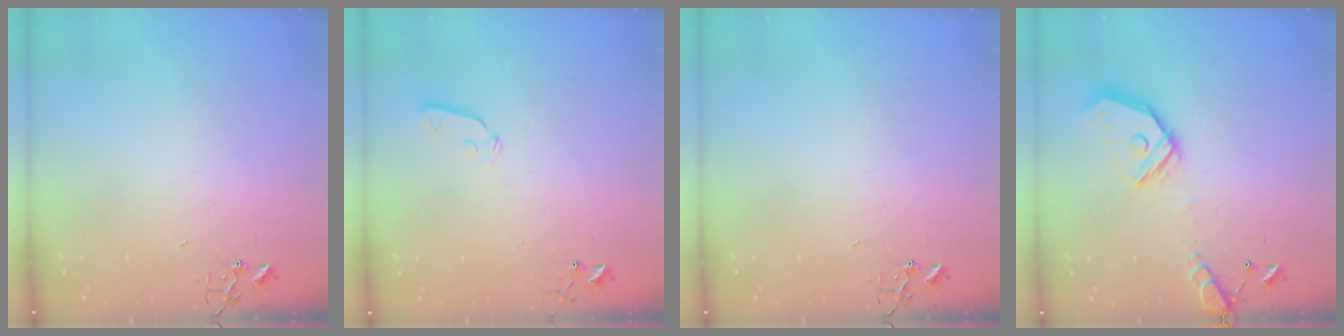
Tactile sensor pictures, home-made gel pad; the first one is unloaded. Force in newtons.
{"total": 4.2, "press": 4.2, "slide": 0.5}
{"total": 0.0}
{"total": 16.6, "press": 16.4, "slide": 2.8}